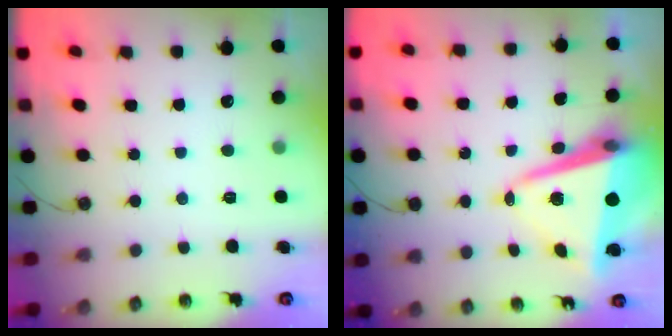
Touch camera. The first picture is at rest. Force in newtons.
{"total": 11.5, "press": 11.3, "slide": 2.0}